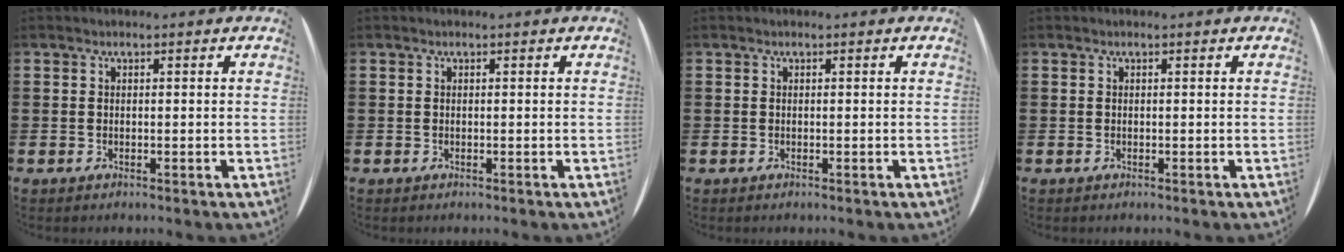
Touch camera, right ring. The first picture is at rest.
{"total": 0.0}
{"total": 0.0}
{"total": 0.0}